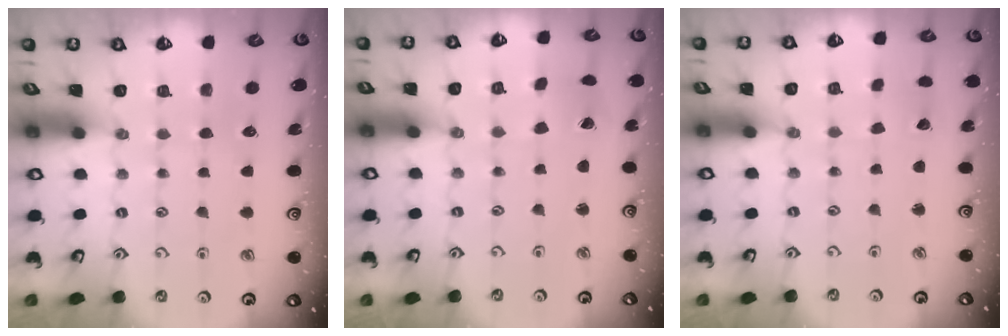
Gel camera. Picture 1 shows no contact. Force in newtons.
{"total": 1.0, "press": 1.0, "slide": 0.1}
{"total": 2.3, "press": 2.3, "slide": 0.2}